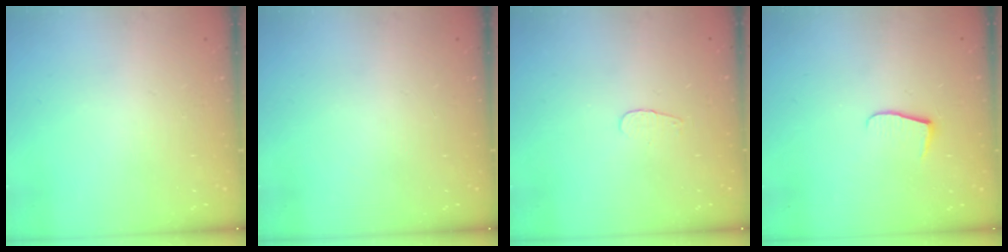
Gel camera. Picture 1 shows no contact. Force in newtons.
{"total": 0.0}
{"total": 3.1, "press": 3.1, "slide": 0.4}
{"total": 7.0, "press": 6.9, "slide": 0.5}